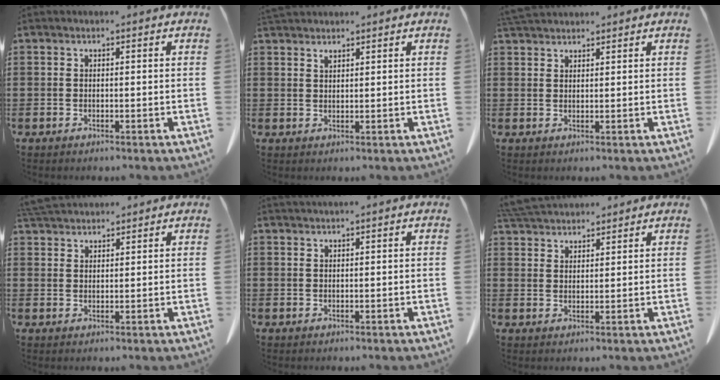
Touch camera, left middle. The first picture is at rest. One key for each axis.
{"total": 1.4, "fx": 1.3, "fy": 0.3, "fz": 0.4, "tx": -0.010, "ty": 0.000, "tz": 0.025}
{"total": 2.8, "fx": 2.6, "fy": 0.6, "fz": 0.7, "tx": -0.021, "ty": 0.000, "tz": 0.052}
{"total": 3.7, "fx": 3.6, "fy": 0.6, "fz": 0.9, "tx": -0.029, "ty": -0.003, "tz": 0.069}
{"total": 0.9, "fx": 0.8, "fy": -0.1, "fz": 0.3, "tx": -0.007, "ty": -0.002, "tz": 0.015}
{"total": 4.7, "fx": 4.6, "fy": 0.7, "fz": 0.9, "tx": -0.030, "ty": -0.009, "tz": 0.088}